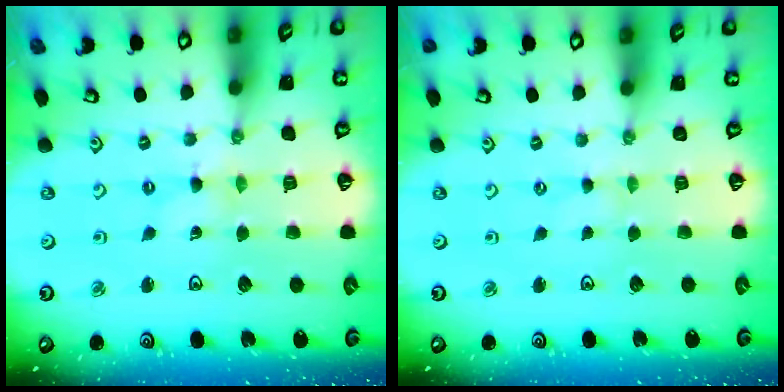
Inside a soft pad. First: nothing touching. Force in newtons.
{"total": 0.7, "press": 0.7, "slide": 0.1}